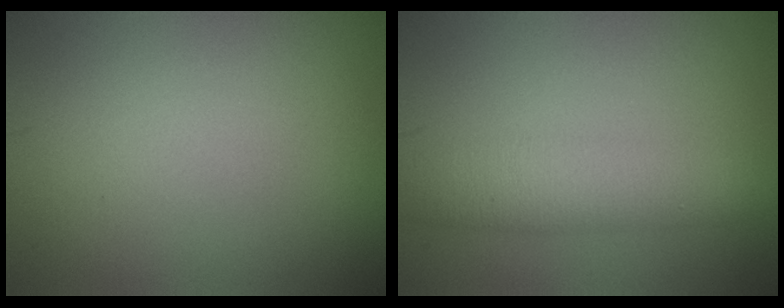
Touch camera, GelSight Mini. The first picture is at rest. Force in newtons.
{"total": 4.5, "press": 4.5, "slide": 0.2}